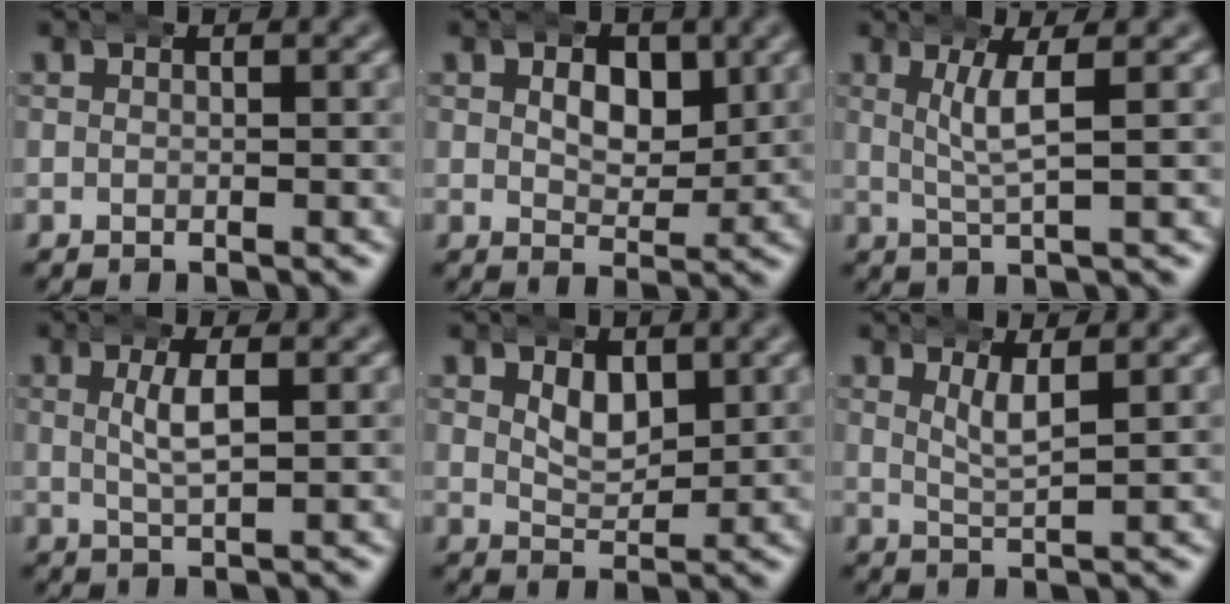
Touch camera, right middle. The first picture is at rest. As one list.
[{"total": 3.9, "force": [1.5, 2.6, 2.6], "torque": [-0.030, -0.008, 0.026]}, {"total": 2.9, "force": [1.1, -0.3, 2.7], "torque": [-0.051, 0.001, 0.022]}, {"total": 2.4, "force": [0.5, 0.2, 2.3], "torque": [-0.045, 0.000, 0.013]}, {"total": 3.0, "force": [1.6, 1.7, 1.9], "torque": [-0.031, -0.014, 0.032]}, {"total": 2.7, "force": [1.6, 0.2, 2.1], "torque": [-0.041, -0.005, 0.033]}]